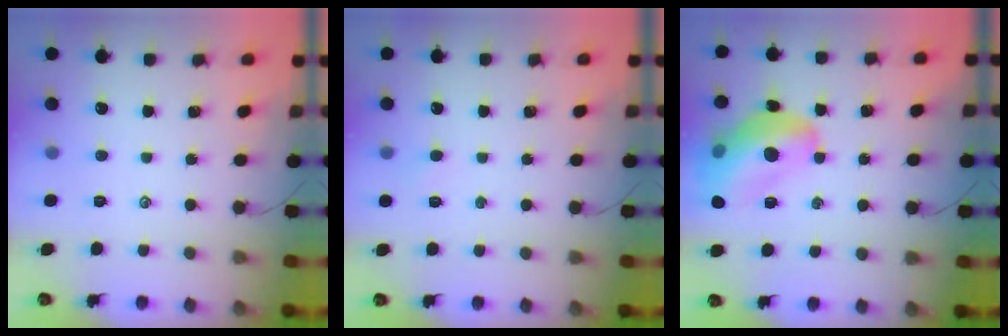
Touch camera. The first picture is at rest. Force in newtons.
{"total": 1.5, "press": 1.4, "slide": 0.6}
{"total": 18.0, "press": 17.8, "slide": 2.2}